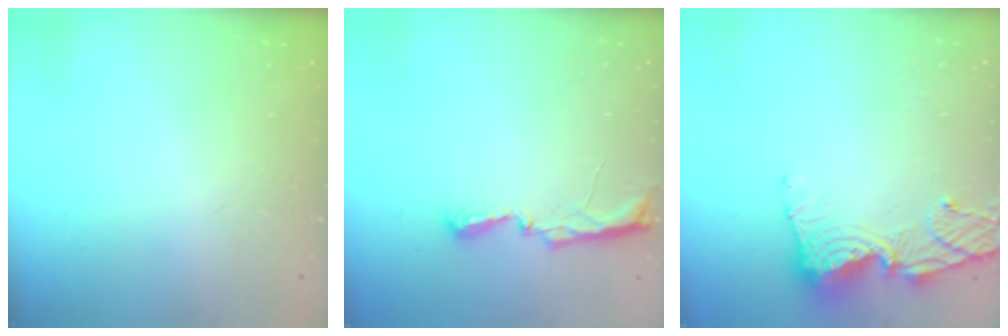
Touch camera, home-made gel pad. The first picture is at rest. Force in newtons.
{"total": 6.4, "press": 6.3, "slide": 0.8}
{"total": 12.9, "press": 12.8, "slide": 1.6}